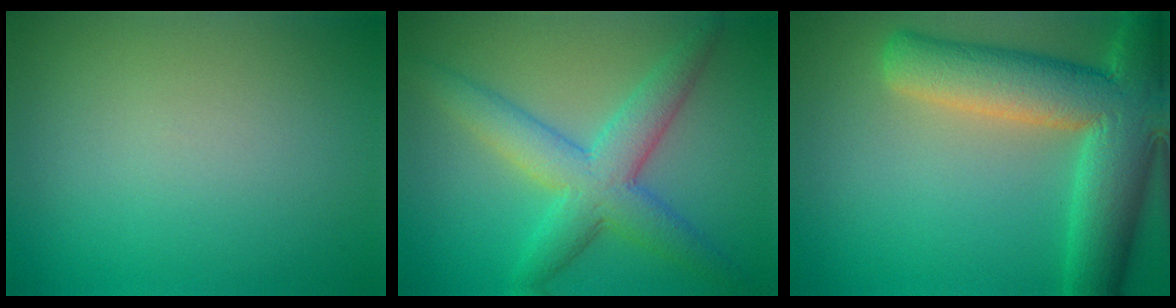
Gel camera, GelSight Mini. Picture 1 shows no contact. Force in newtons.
{"total": 6.0, "press": 6.0, "slide": 0.1}
{"total": 11.0, "press": 11.0, "slide": 0.9}